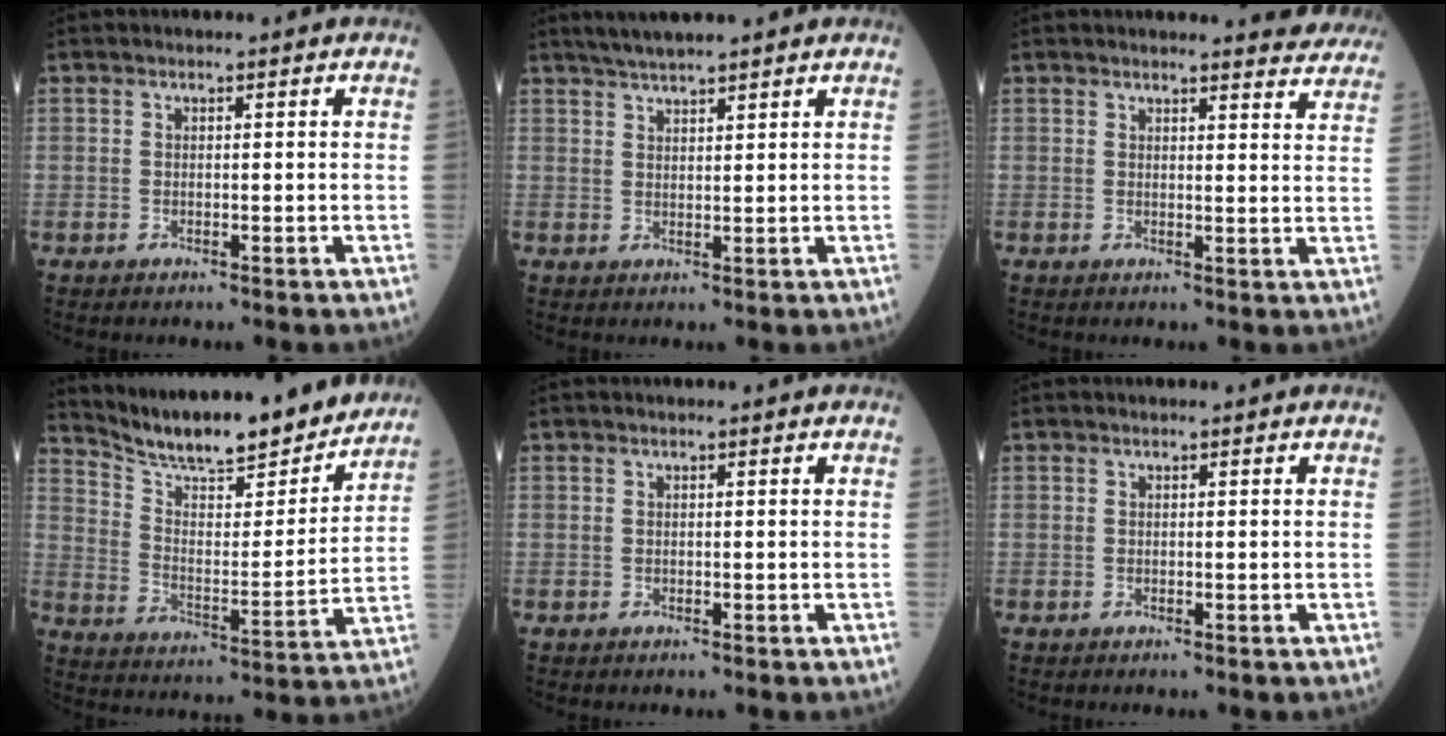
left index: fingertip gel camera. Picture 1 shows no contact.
{"total": 5.1, "force": [4.3, 0.2, 2.6], "torque": [-0.047, 0.025, 0.079]}
{"total": 8.5, "force": [8.3, 0.8, 1.5], "torque": [0.000, -0.024, 0.069]}
{"total": 18.9, "force": [17.5, 2.3, 7.0], "torque": [-0.124, -0.022, 0.263]}
{"total": 0.0}
{"total": 0.0}